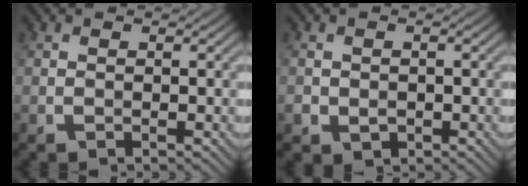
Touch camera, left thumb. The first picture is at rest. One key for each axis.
{"total": 2.0, "fx": -0.7, "fy": 1.7, "fz": 1.0, "tx": -0.024, "ty": -0.011, "tz": -0.012}